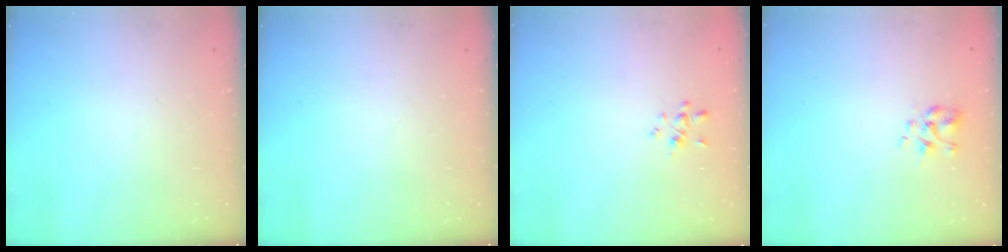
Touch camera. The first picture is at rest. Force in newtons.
{"total": 0.0}
{"total": 1.9, "press": 1.8, "slide": 0.7}
{"total": 2.3, "press": 2.1, "slide": 0.9}